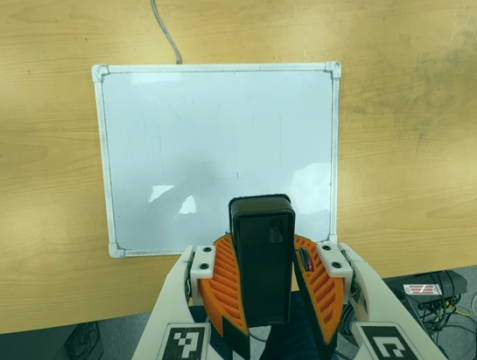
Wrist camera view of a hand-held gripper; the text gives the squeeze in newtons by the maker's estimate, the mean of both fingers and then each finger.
{"total": 9.5, "left": 10.2, "right": 8.9}